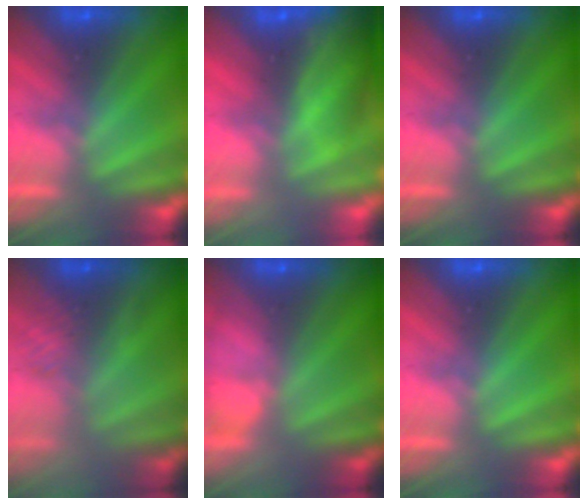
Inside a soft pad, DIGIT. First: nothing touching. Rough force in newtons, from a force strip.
{"total": 7.9}
{"total": 0.0}
{"total": 2.5}
{"total": 5.6}
{"total": 0.0}